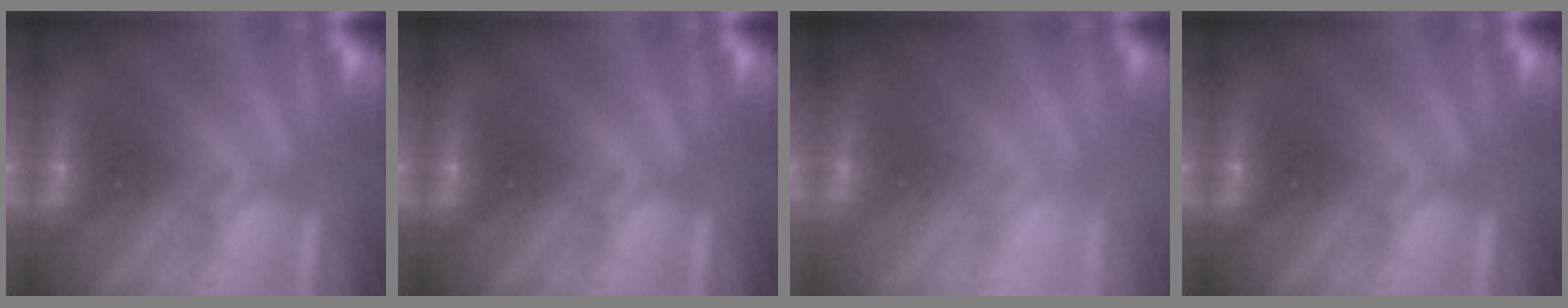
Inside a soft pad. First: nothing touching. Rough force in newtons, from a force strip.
{"total": 0.0}
{"total": 2.9}
{"total": 0.0}